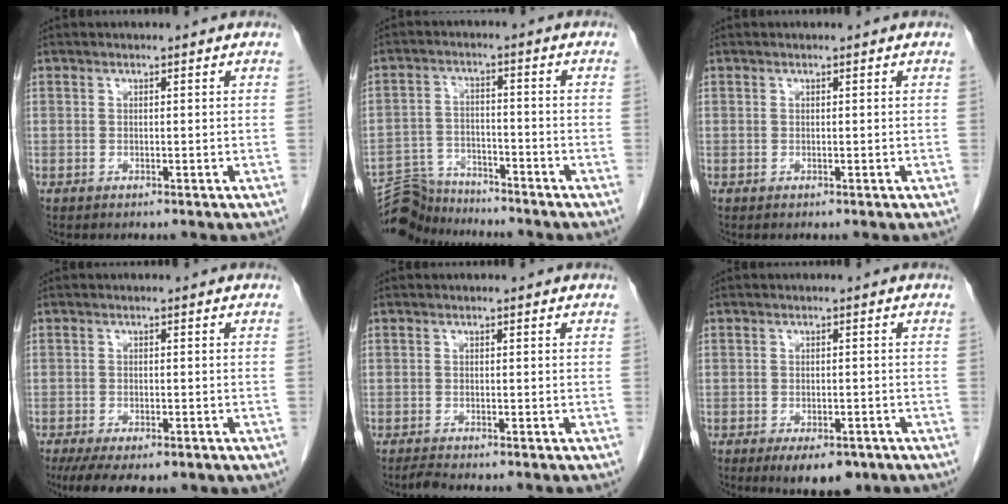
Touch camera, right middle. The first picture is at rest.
{"total": 9.5, "force": [-9.3, 1.4, -0.7], "torque": [0.007, 0.031, -0.171]}
{"total": 0.0}
{"total": 10.8, "force": [-7.0, 4.5, 6.9], "torque": [-0.113, -0.014, -0.094]}
{"total": 1.0, "force": [-1.0, -0.2, 0.2], "torque": [-0.012, -0.006, -0.019]}
{"total": 6.6, "force": [-4.4, 3.0, 3.9], "torque": [-0.048, -0.002, -0.059]}